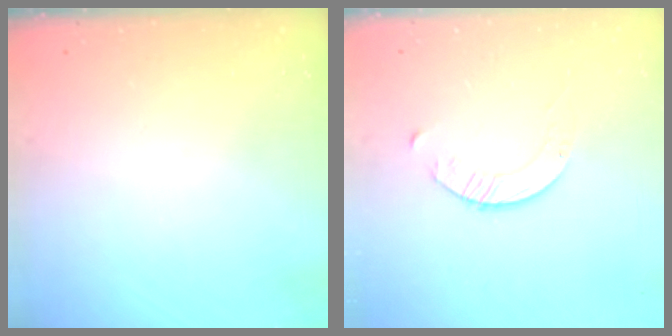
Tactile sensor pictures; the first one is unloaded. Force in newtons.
{"total": 2.8, "press": 2.8, "slide": 0.3}